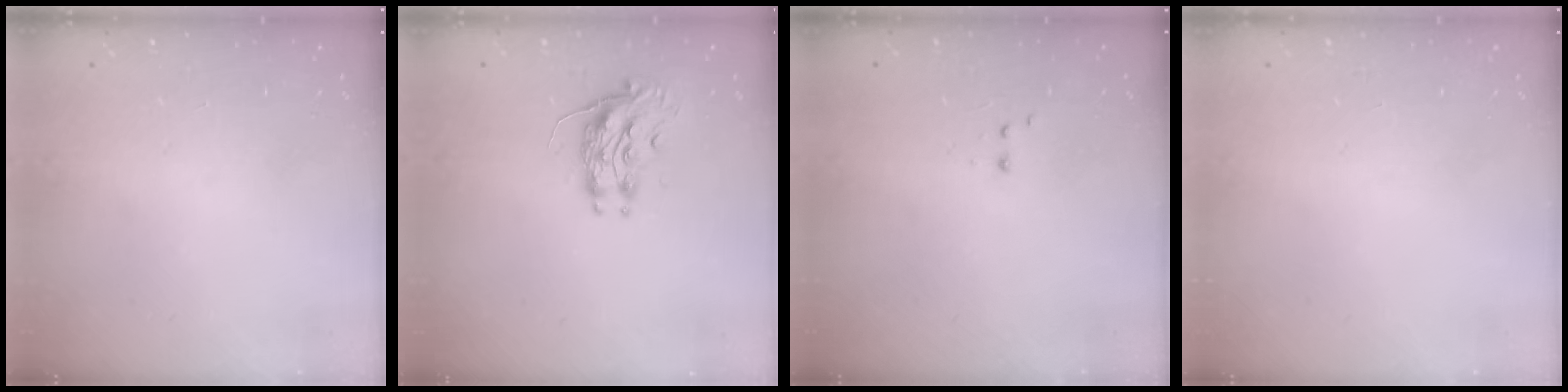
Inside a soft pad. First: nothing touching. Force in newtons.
{"total": 8.8, "press": 8.8, "slide": 0.0}
{"total": 1.9, "press": 1.8, "slide": 0.5}
{"total": 0.0}